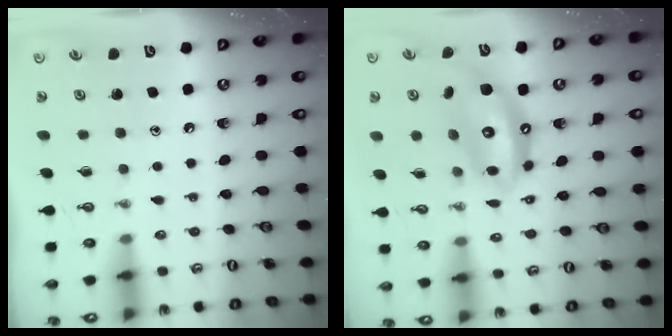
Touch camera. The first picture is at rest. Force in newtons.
{"total": 13.5, "press": 13.4, "slide": 1.7}